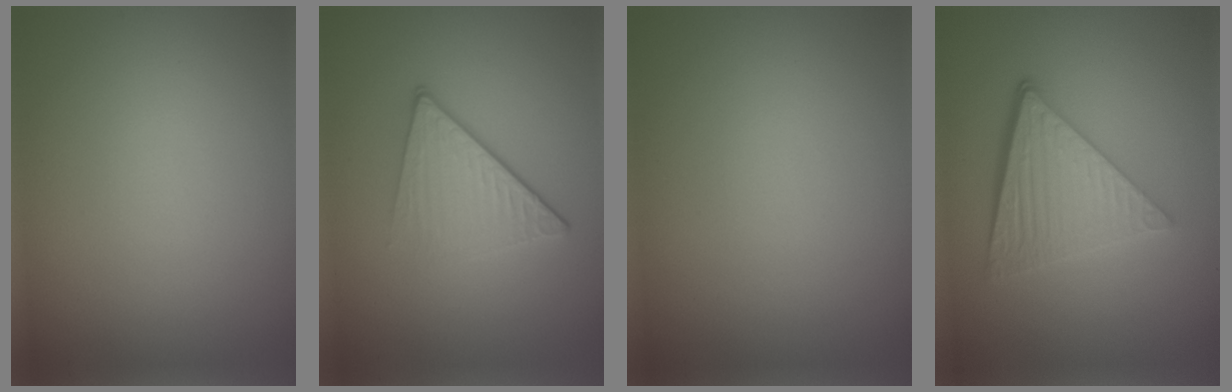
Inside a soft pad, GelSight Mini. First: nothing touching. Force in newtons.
{"total": 4.1, "press": 2.8, "slide": 3.1}
{"total": 0.0}
{"total": 6.0, "press": 4.2, "slide": 4.3}